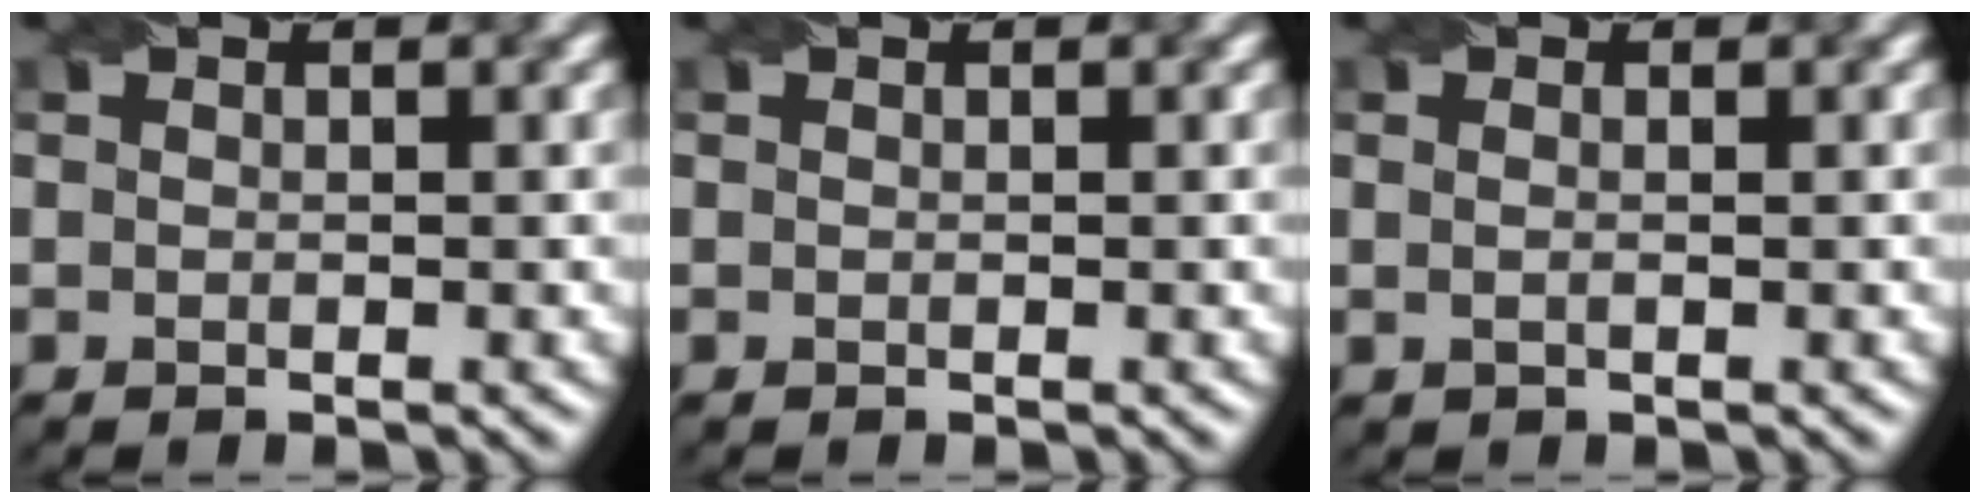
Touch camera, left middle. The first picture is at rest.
{"total": 0.0}
{"total": 1.3, "force": [0.4, 0.7, 1.0], "torque": [-0.015, -0.003, -0.004]}